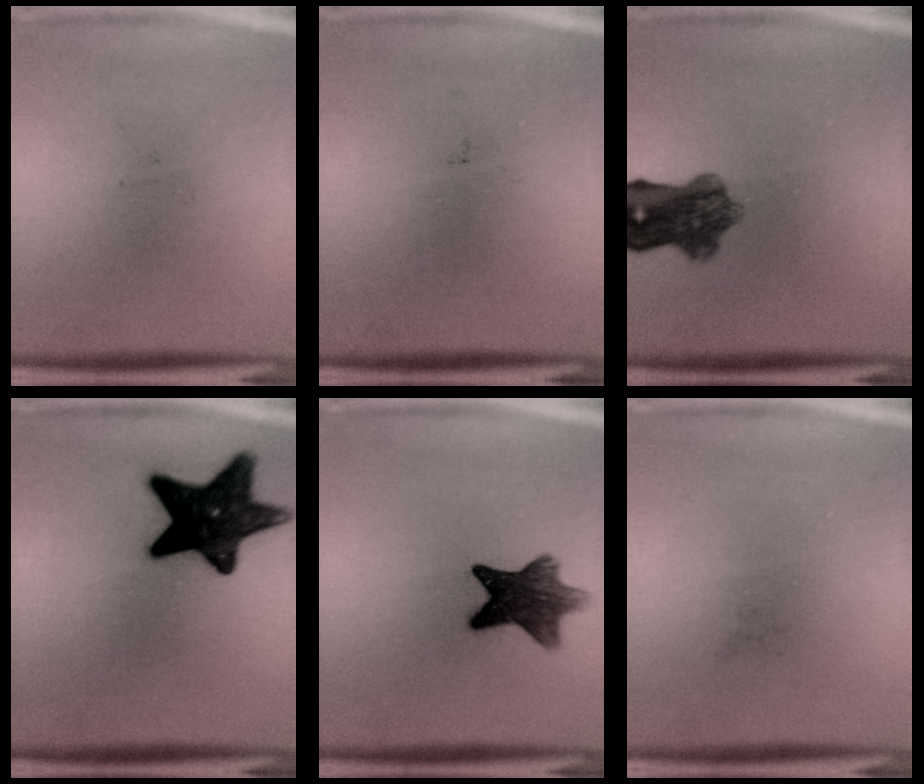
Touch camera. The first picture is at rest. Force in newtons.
{"total": 0.0}
{"total": 7.4}
{"total": 15.5}
{"total": 9.3}
{"total": 0.0}